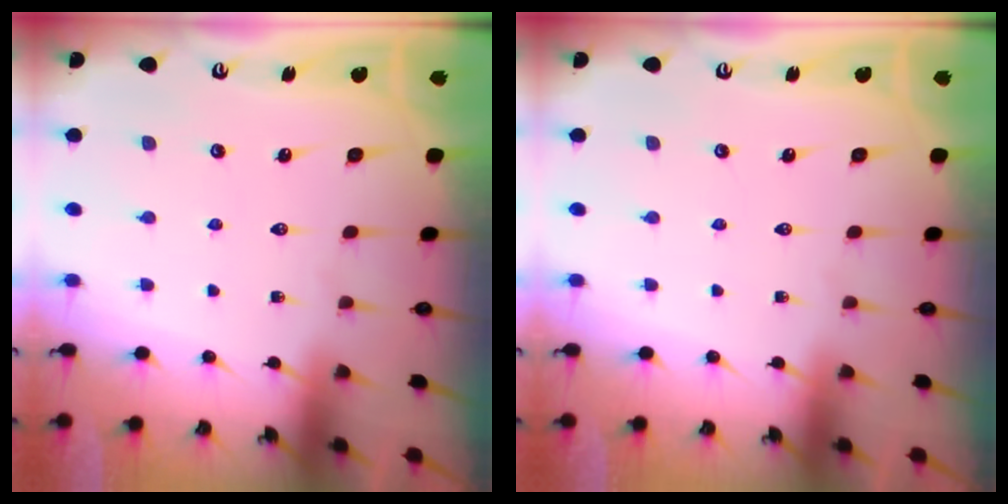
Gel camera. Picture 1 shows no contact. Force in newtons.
{"total": 0.0}